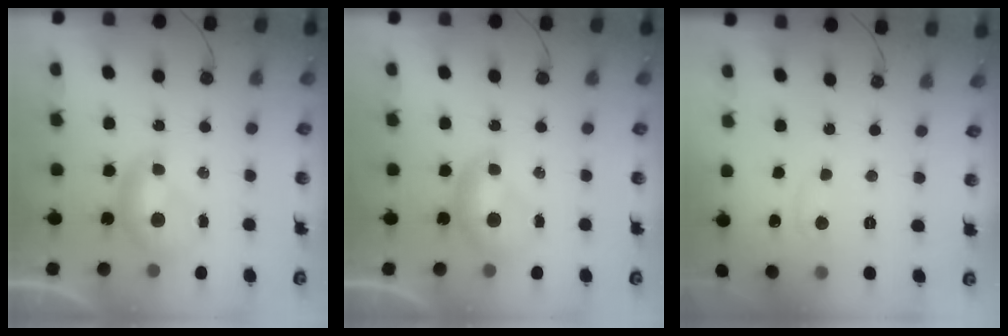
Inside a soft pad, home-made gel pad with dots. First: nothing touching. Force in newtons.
{"total": 0.0}
{"total": 1.0, "press": 0.7, "slide": 0.7}